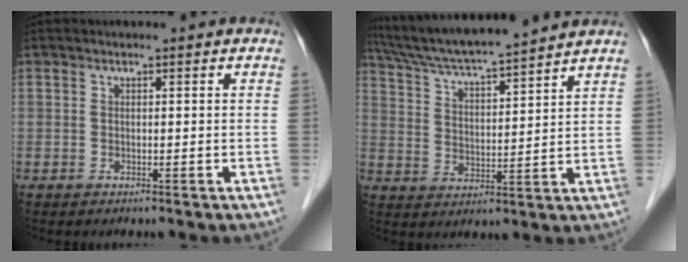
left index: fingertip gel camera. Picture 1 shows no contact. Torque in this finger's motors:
{"motor_torque": [0.17, -0.45, 0.24, 0.10]}